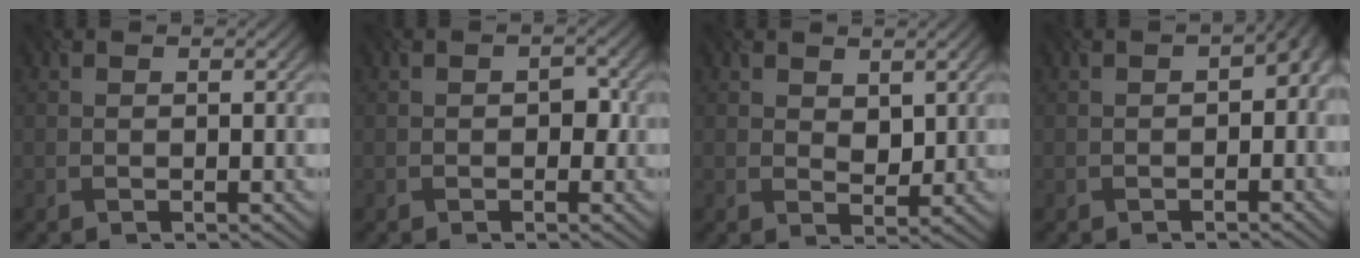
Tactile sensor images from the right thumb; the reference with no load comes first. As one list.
[{"total": 1.0, "force": [-0.6, 0.8, 0.3], "torque": [-0.006, 0.002, -0.003]}, {"total": 2.3, "force": [0.9, 1.6, 1.3], "torque": [-0.030, 0.001, 0.029]}, {"total": 3.8, "force": [-1.2, 2.1, 2.9], "torque": [-0.030, -0.005, -0.004]}]